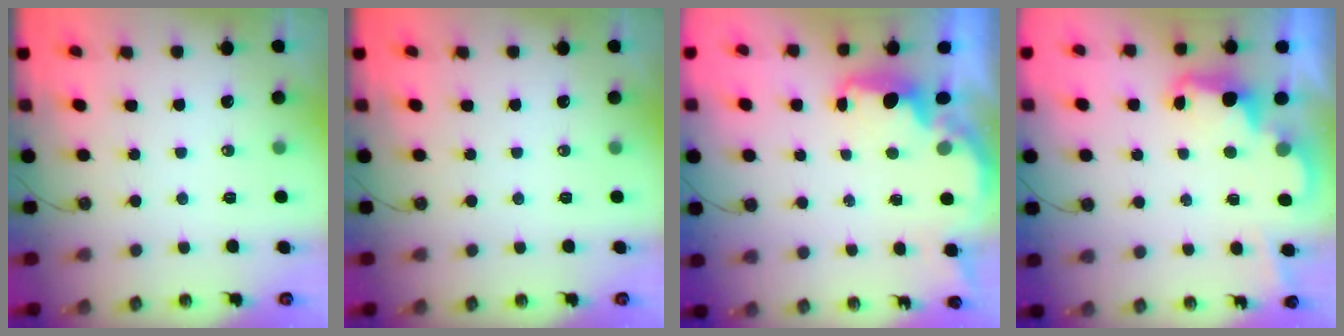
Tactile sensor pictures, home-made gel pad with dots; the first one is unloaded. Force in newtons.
{"total": 0.0}
{"total": 2.2, "press": 2.0, "slide": 0.8}
{"total": 2.5, "press": 2.4, "slide": 0.6}